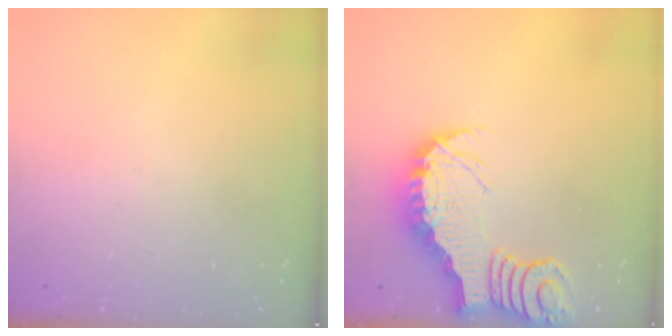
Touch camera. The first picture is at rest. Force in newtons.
{"total": 3.1, "press": 3.1, "slide": 0.5}